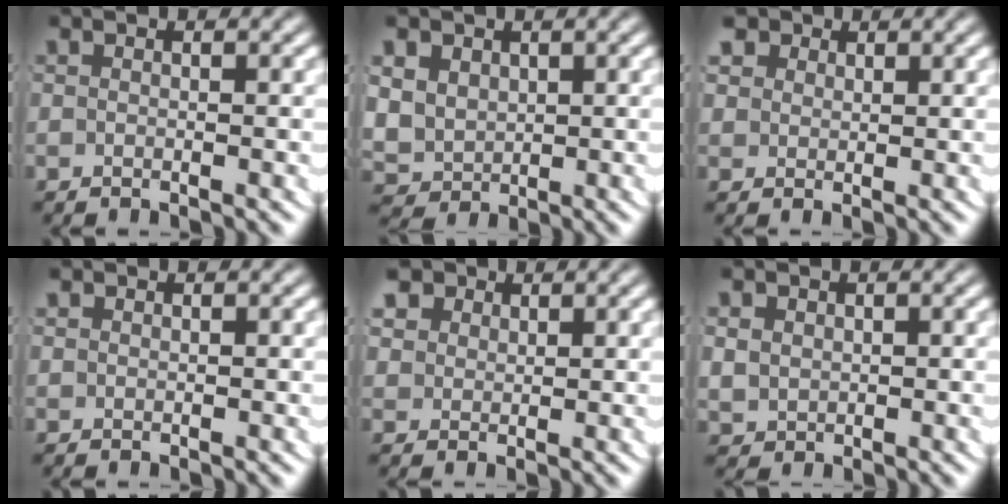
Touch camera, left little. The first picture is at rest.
{"total": 6.4, "force": [0.4, 5.9, 2.4], "torque": [-0.081, -0.035, 0.021]}
{"total": 3.7, "force": [2.1, 2.7, 1.4], "torque": [-0.040, -0.006, 0.040]}
{"total": 0.6, "force": [0.5, 0.3, 0.2], "torque": [-0.009, -0.005, 0.015]}
{"total": 3.9, "force": [2.2, 2.8, 1.5], "torque": [-0.042, -0.007, 0.043]}
{"total": 2.7, "force": [0.6, 2.4, 1.0], "torque": [-0.033, -0.011, 0.021]}